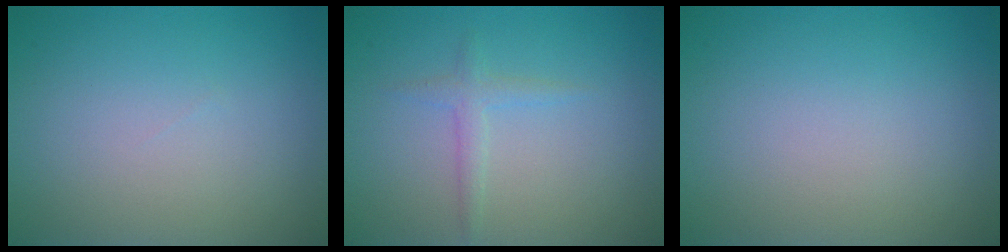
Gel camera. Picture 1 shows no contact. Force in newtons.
{"total": 1.4, "press": 1.4, "slide": 0.1}
{"total": 0.0}